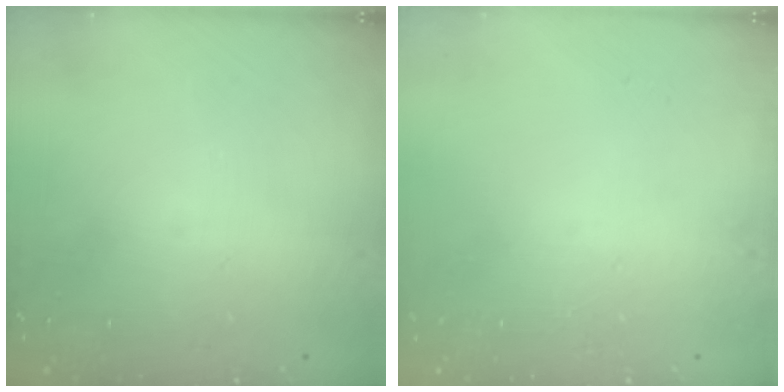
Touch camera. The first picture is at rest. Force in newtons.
{"total": 0.0}